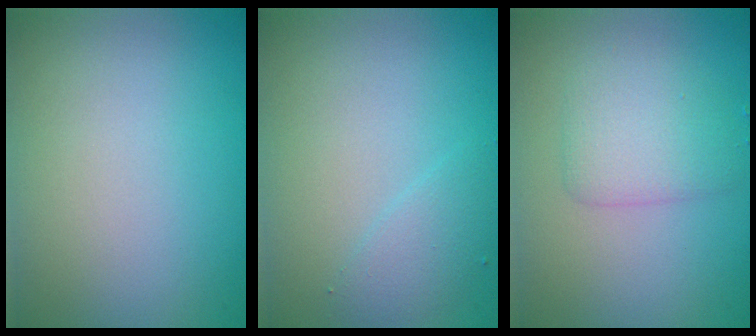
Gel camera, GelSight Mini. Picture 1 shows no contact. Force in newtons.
{"total": 1.6, "press": 1.6, "slide": 0.3}
{"total": 2.9, "press": 2.9, "slide": 0.0}